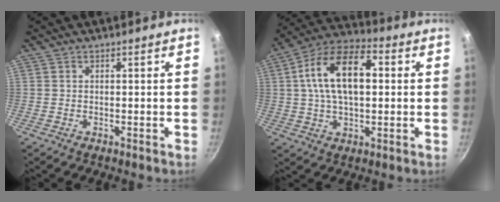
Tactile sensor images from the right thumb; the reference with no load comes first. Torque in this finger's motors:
{"motor_torque": [0.71, 4.30, 1.54, 0.26, 0.18]}